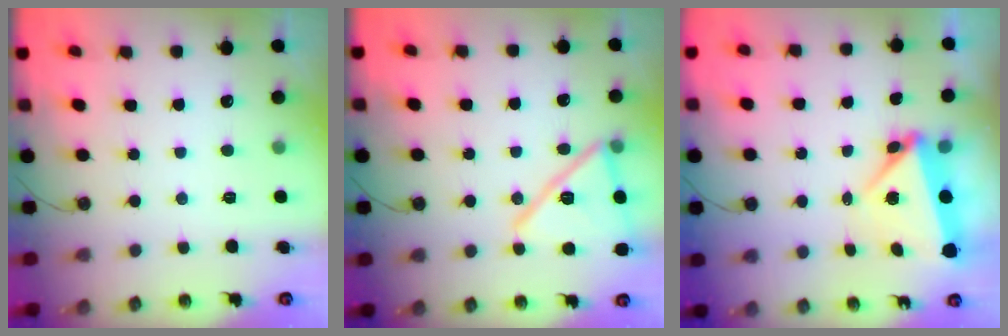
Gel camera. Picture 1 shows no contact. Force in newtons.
{"total": 17.1, "press": 15.3, "slide": 7.5}
{"total": 5.4, "press": 5.4, "slide": 0.4}